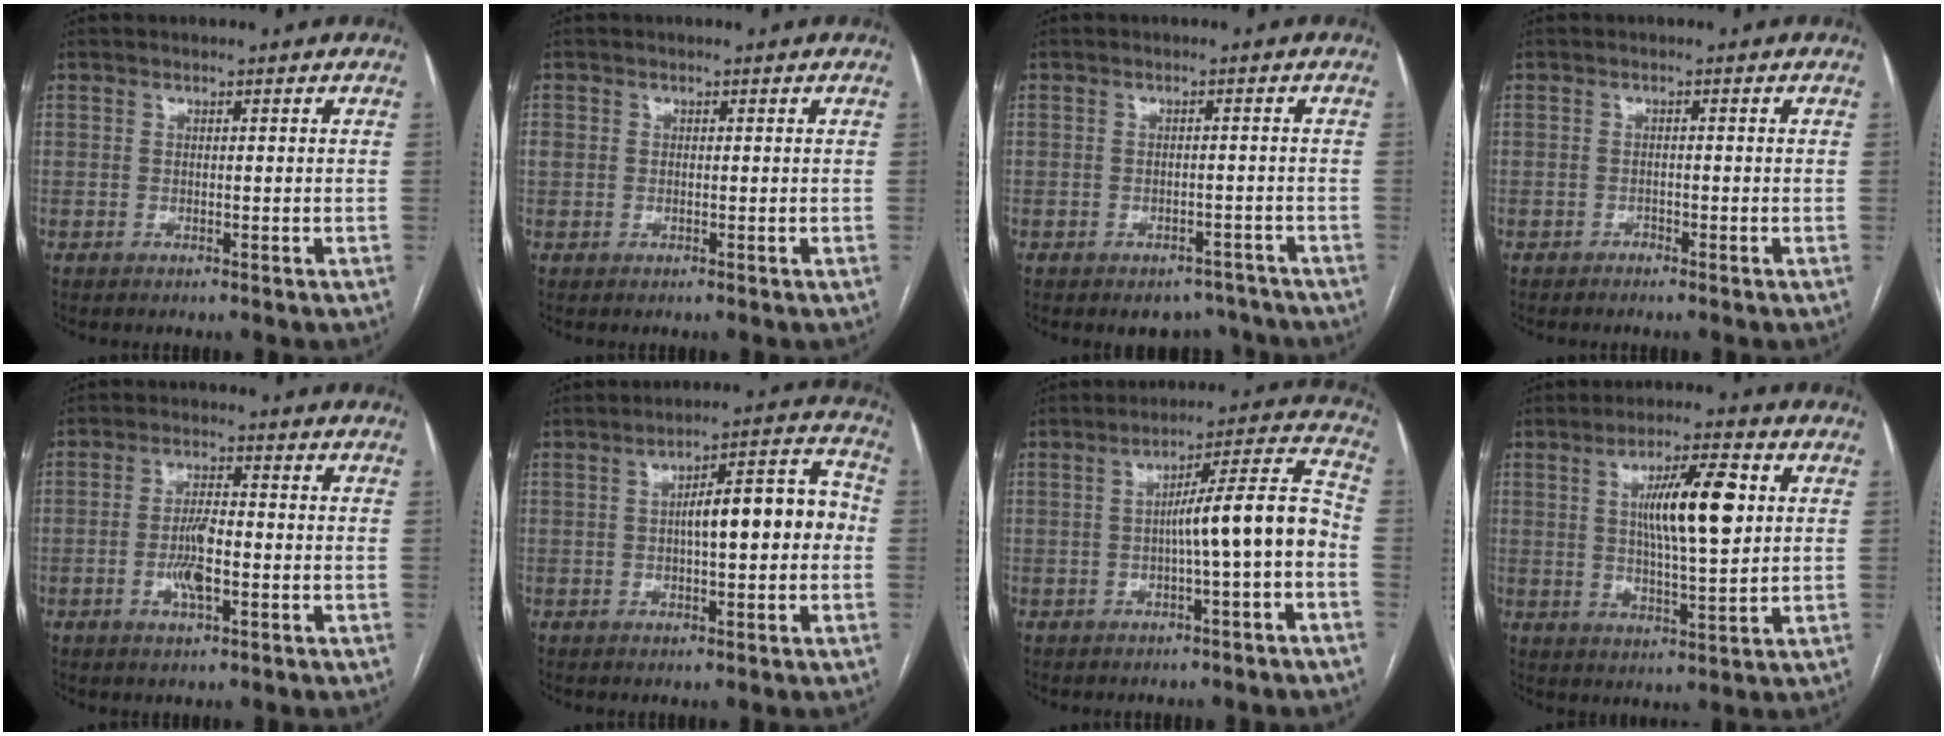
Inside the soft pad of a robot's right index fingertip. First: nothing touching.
{"total": 1.3, "force": [0.2, 1.2, 0.6], "torque": [-0.017, 0.016, 0.009]}
{"total": 4.8, "force": [-4.1, 2.4, 0.5], "torque": [0.014, 0.014, -0.050]}
{"total": 0.7, "force": [-0.7, 0.2, 0.1], "torque": [-0.003, 0.001, -0.013]}
{"total": 5.6, "force": [-1.5, 1.5, 5.1], "torque": [-0.102, 0.002, -0.025]}
{"total": 10.3, "force": [-0.2, 2.7, 9.9], "torque": [-0.143, 0.041, -0.003]}
{"total": 10.0, "force": [-2.1, 0.0, 9.8], "torque": [-0.141, 0.031, -0.033]}
{"total": 11.0, "force": [2.5, 1.9, 10.5], "torque": [-0.181, 0.006, 0.042]}